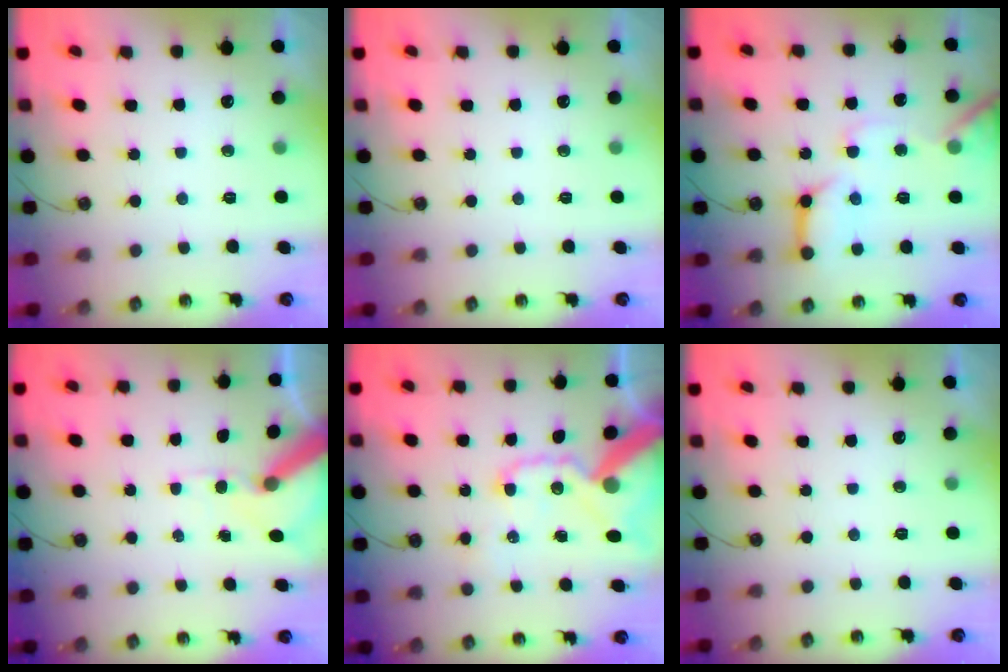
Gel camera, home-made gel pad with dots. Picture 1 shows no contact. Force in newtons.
{"total": 0.0}
{"total": 14.6, "press": 14.5, "slide": 1.6}
{"total": 10.7, "press": 10.6, "slide": 1.4}
{"total": 21.5, "press": 21.4, "slide": 2.9}
{"total": 0.0}